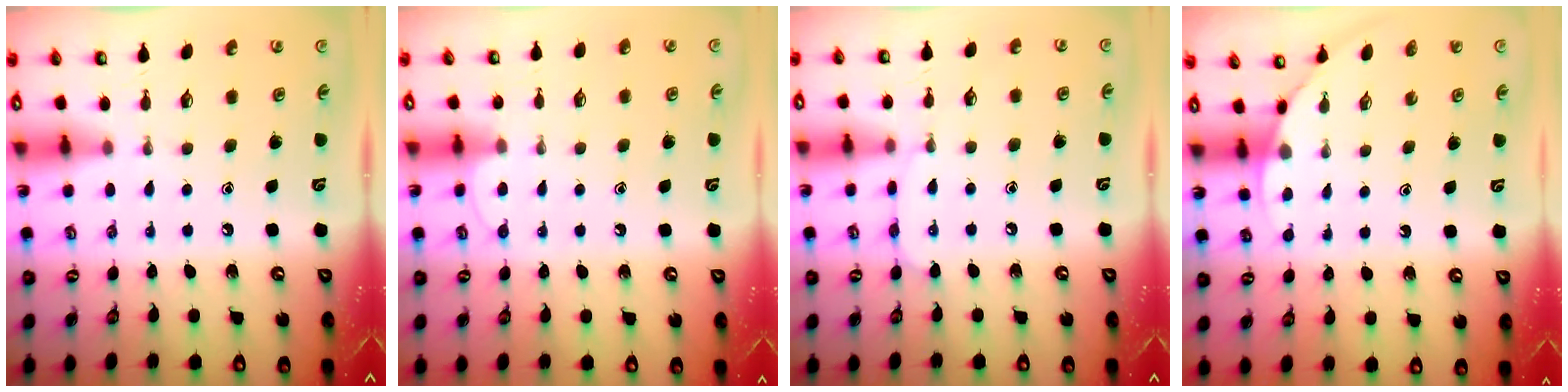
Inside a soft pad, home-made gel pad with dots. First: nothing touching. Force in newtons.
{"total": 4.8, "press": 4.8, "slide": 0.5}
{"total": 7.8, "press": 7.7, "slide": 0.5}
{"total": 2.6, "press": 2.6, "slide": 0.1}